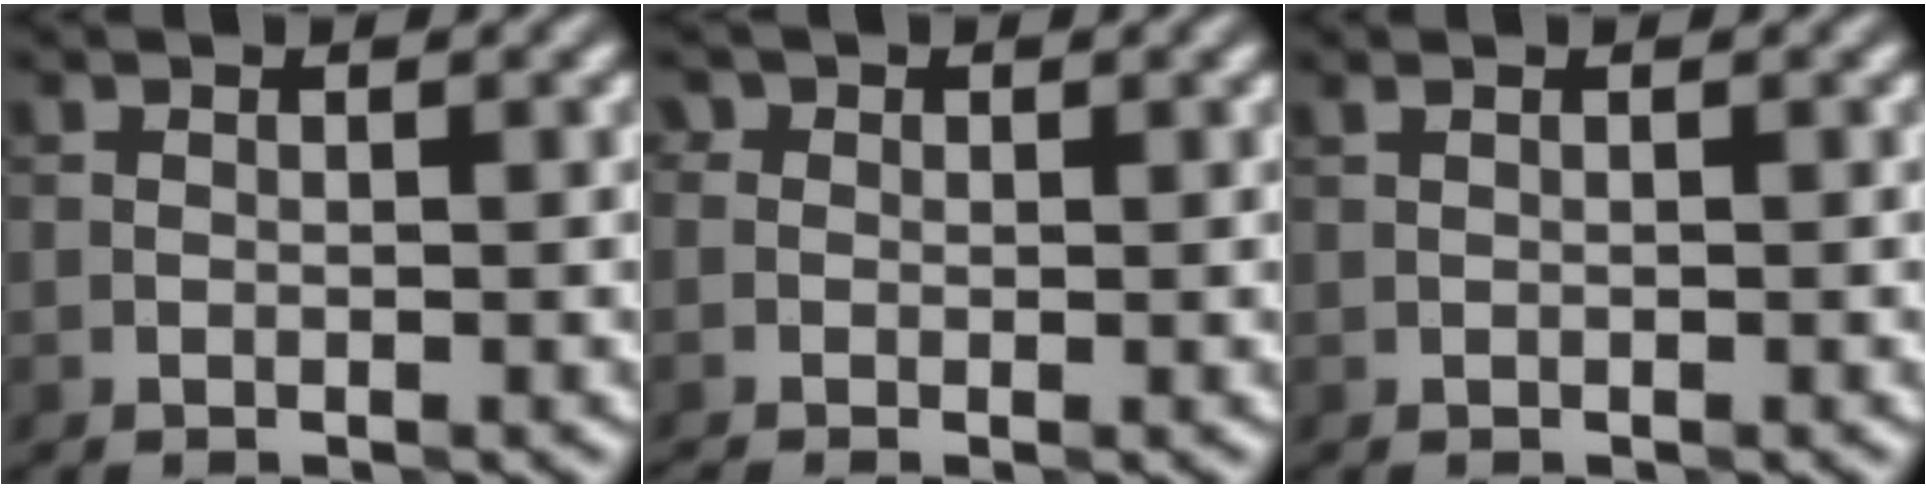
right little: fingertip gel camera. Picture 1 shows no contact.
{"total": 1.3, "force": [-0.2, 1.1, 0.6], "torque": [-0.007, 0.007, -0.015]}
{"total": 0.0}